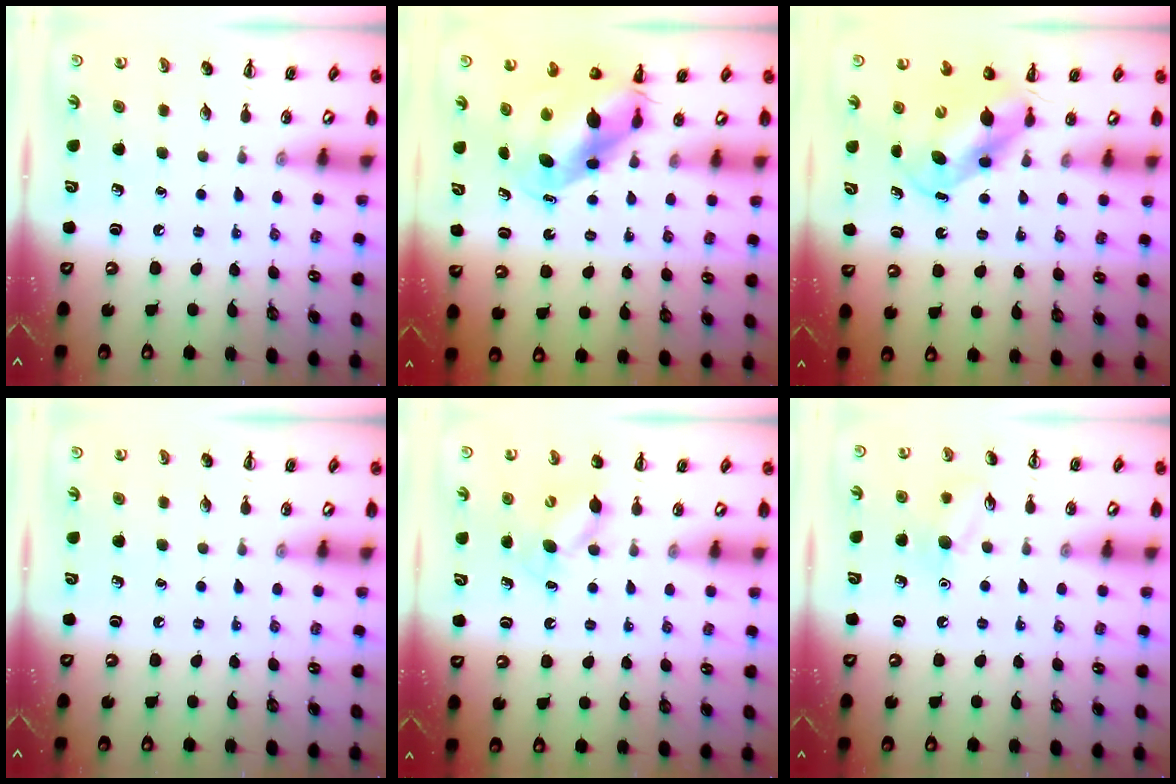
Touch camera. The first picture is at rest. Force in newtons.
{"total": 6.6, "press": 6.4, "slide": 1.8}
{"total": 5.8, "press": 5.8, "slide": 0.6}
{"total": 0.0}
{"total": 6.6, "press": 6.5, "slide": 1.5}
{"total": 8.0, "press": 7.9, "slide": 1.5}